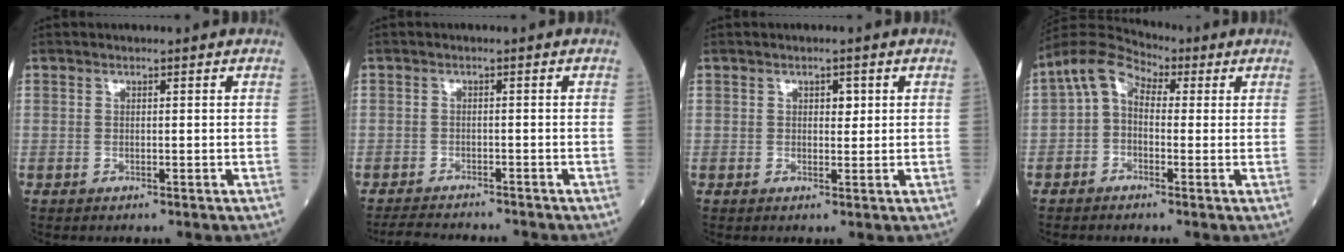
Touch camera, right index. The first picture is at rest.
{"total": 6.0, "force": [-5.7, 1.2, 1.3], "torque": [-0.020, -0.011, -0.088]}
{"total": 1.6, "force": [0.5, 1.0, 1.2], "torque": [-0.012, 0.000, 0.007]}
{"total": 7.1, "force": [1.2, 4.9, 5.1], "torque": [-0.094, 0.040, 0.009]}